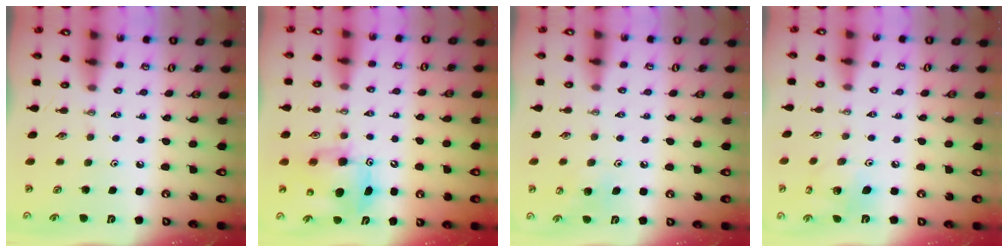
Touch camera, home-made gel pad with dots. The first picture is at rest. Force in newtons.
{"total": 8.0, "press": 8.0, "slide": 0.8}
{"total": 6.8, "press": 6.8, "slide": 0.6}
{"total": 8.2, "press": 7.8, "slide": 2.5}